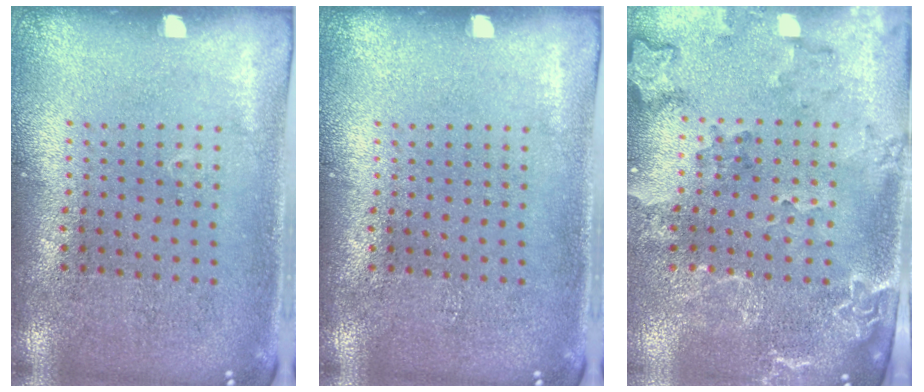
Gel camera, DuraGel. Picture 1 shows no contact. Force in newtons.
{"total": 0.0}
{"total": 2.0, "press": 1.9, "slide": 0.7}